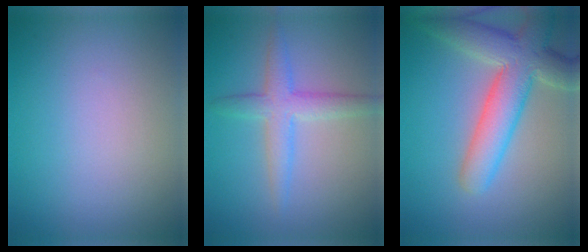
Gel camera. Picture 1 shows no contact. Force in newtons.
{"total": 3.3, "press": 3.3, "slide": 0.1}
{"total": 7.4, "press": 7.4, "slide": 0.8}